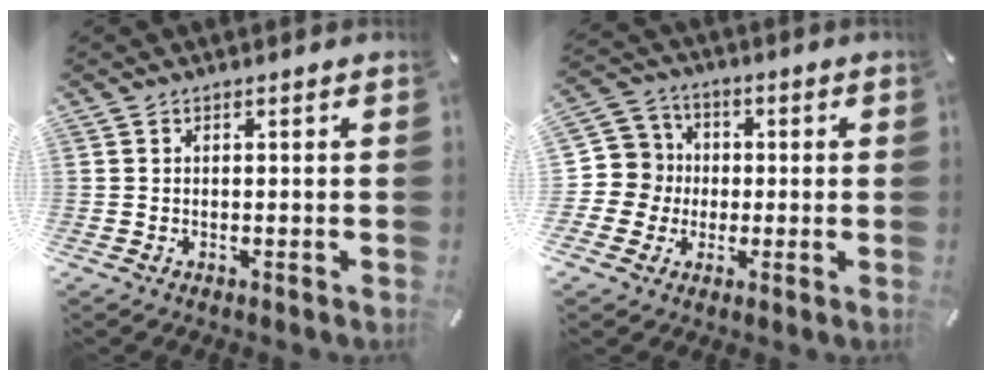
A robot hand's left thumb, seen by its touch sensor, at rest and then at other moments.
{"total": 8.7, "force": [-1.1, 8.6, 0.8], "torque": [-0.018, 0.008, -0.018]}